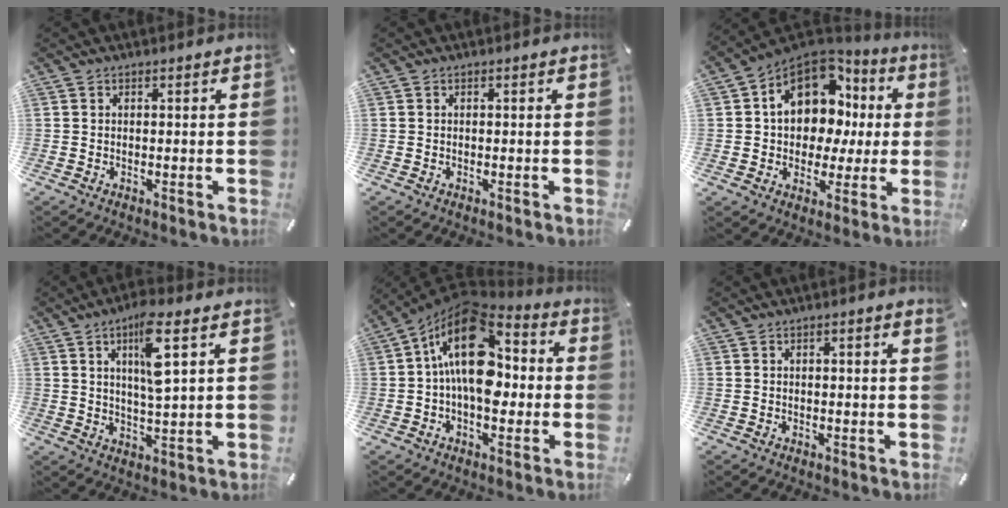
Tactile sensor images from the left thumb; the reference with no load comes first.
{"total": 0.0}
{"total": 14.5, "force": [4.6, 10.9, 8.4], "torque": [-0.137, -0.021, 0.089]}
{"total": 10.2, "force": [4.5, 2.6, 8.8], "torque": [-0.147, -0.010, 0.070]}
{"total": 19.2, "force": [1.7, 11.7, 15.2], "torque": [-0.256, -0.020, 0.023]}
{"total": 1.0, "force": [0.4, 0.0, 0.9], "torque": [-0.017, 0.000, 0.006]}